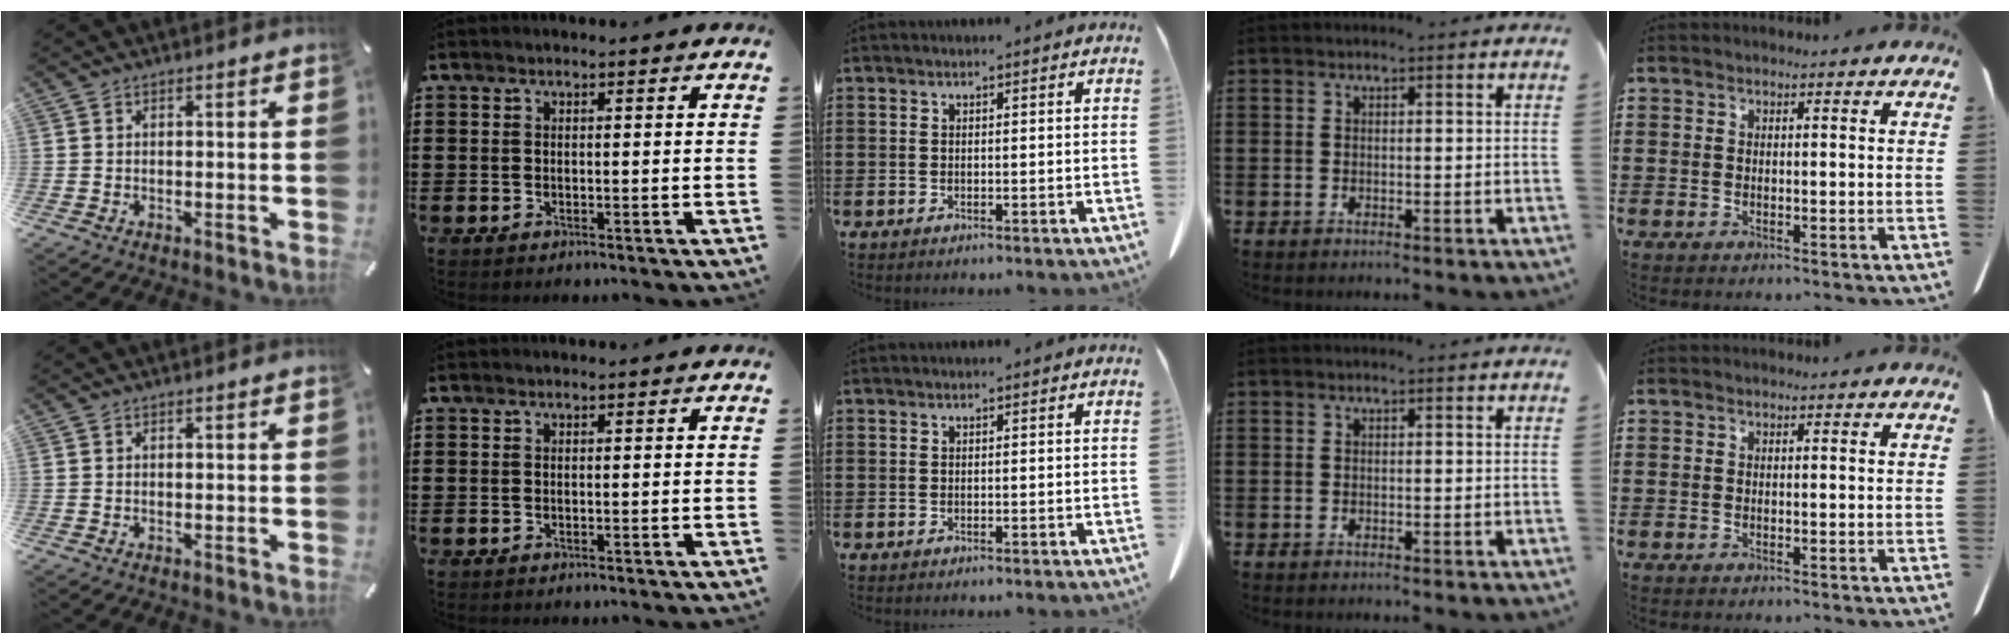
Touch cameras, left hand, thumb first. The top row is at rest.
{}